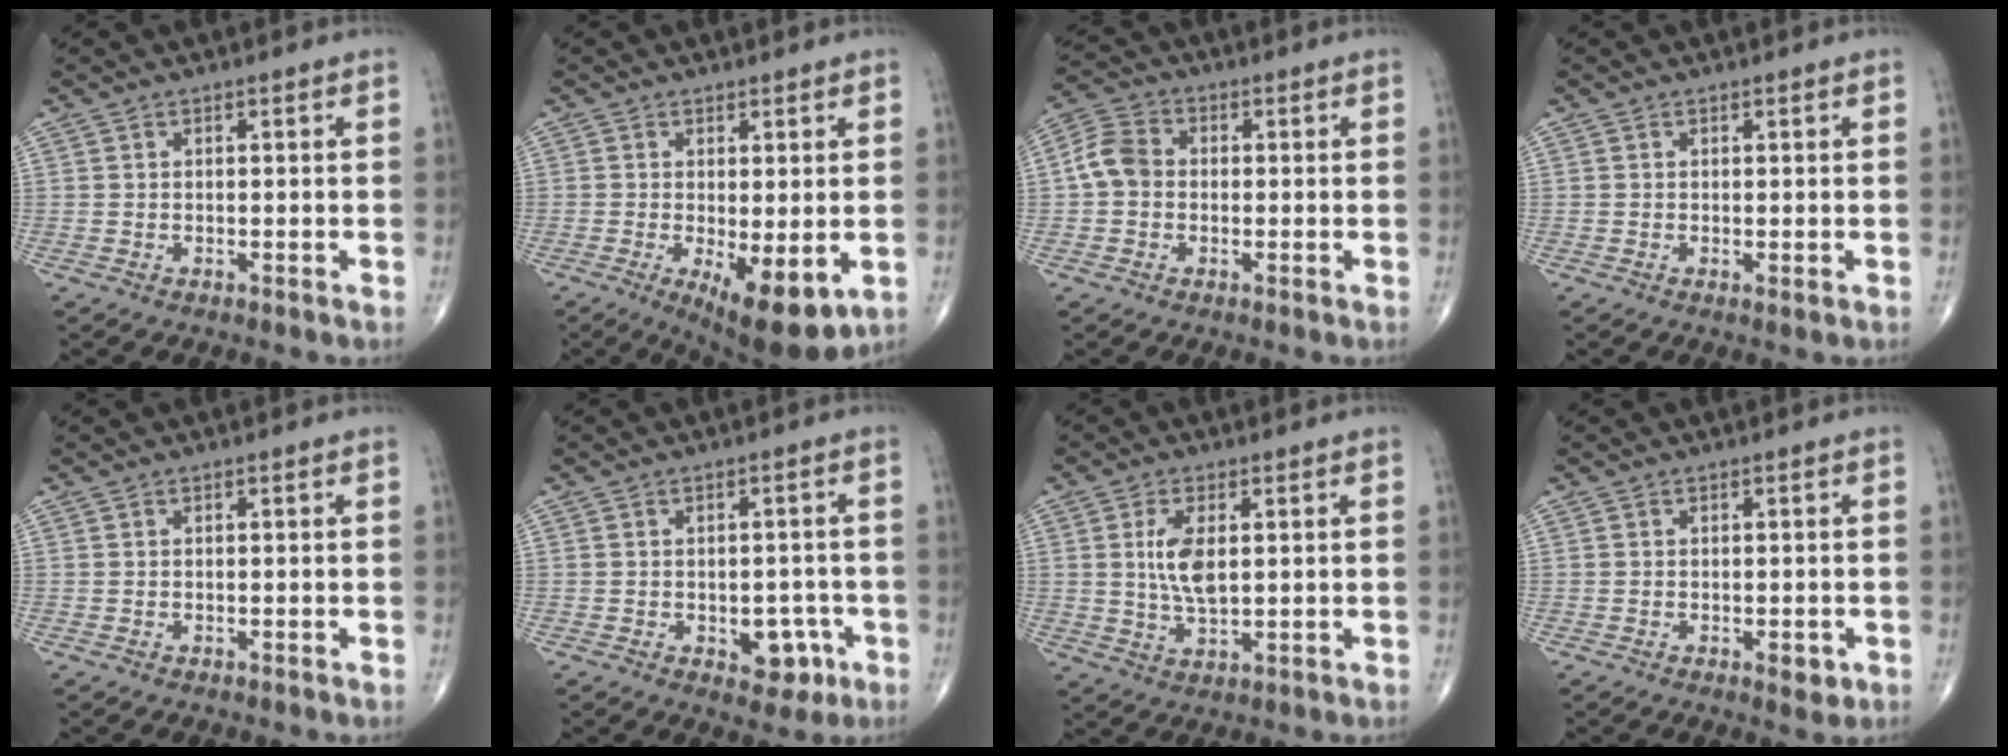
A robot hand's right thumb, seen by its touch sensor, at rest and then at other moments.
{"total": 10.1, "force": [-2.6, 3.6, 9.1], "torque": [-0.129, -0.024, -0.029]}
{"total": 6.0, "force": [-0.3, 4.9, 3.5], "torque": [-0.061, 0.019, -0.017]}
{"total": 0.6, "force": [0.1, 0.1, 0.6], "torque": [-0.010, -0.003, 0.000]}
{"total": 0.0}
{"total": 6.0, "force": [-2.2, 3.8, 4.1], "torque": [-0.018, 0.012, -0.020]}
{"total": 6.6, "force": [1.2, 3.0, 5.8], "torque": [-0.113, -0.008, 0.025]}
{"total": 2.4, "force": [-0.8, 1.1, 2.0], "torque": [-0.017, 0.000, -0.008]}